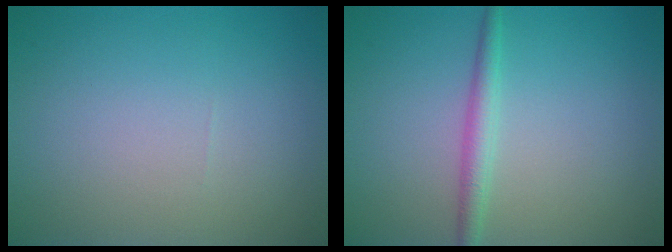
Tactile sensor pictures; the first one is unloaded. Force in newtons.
{"total": 2.0, "press": 2.0, "slide": 0.0}